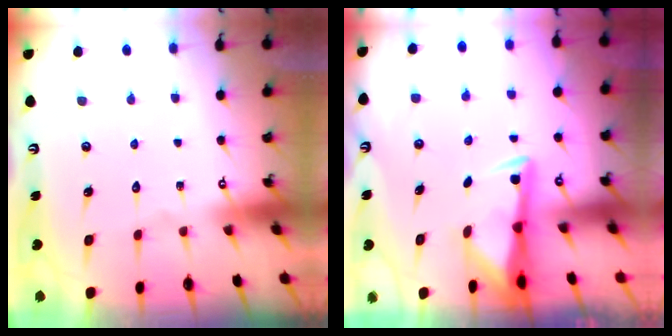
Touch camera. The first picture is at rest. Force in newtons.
{"total": 3.0, "press": 2.9, "slide": 0.5}